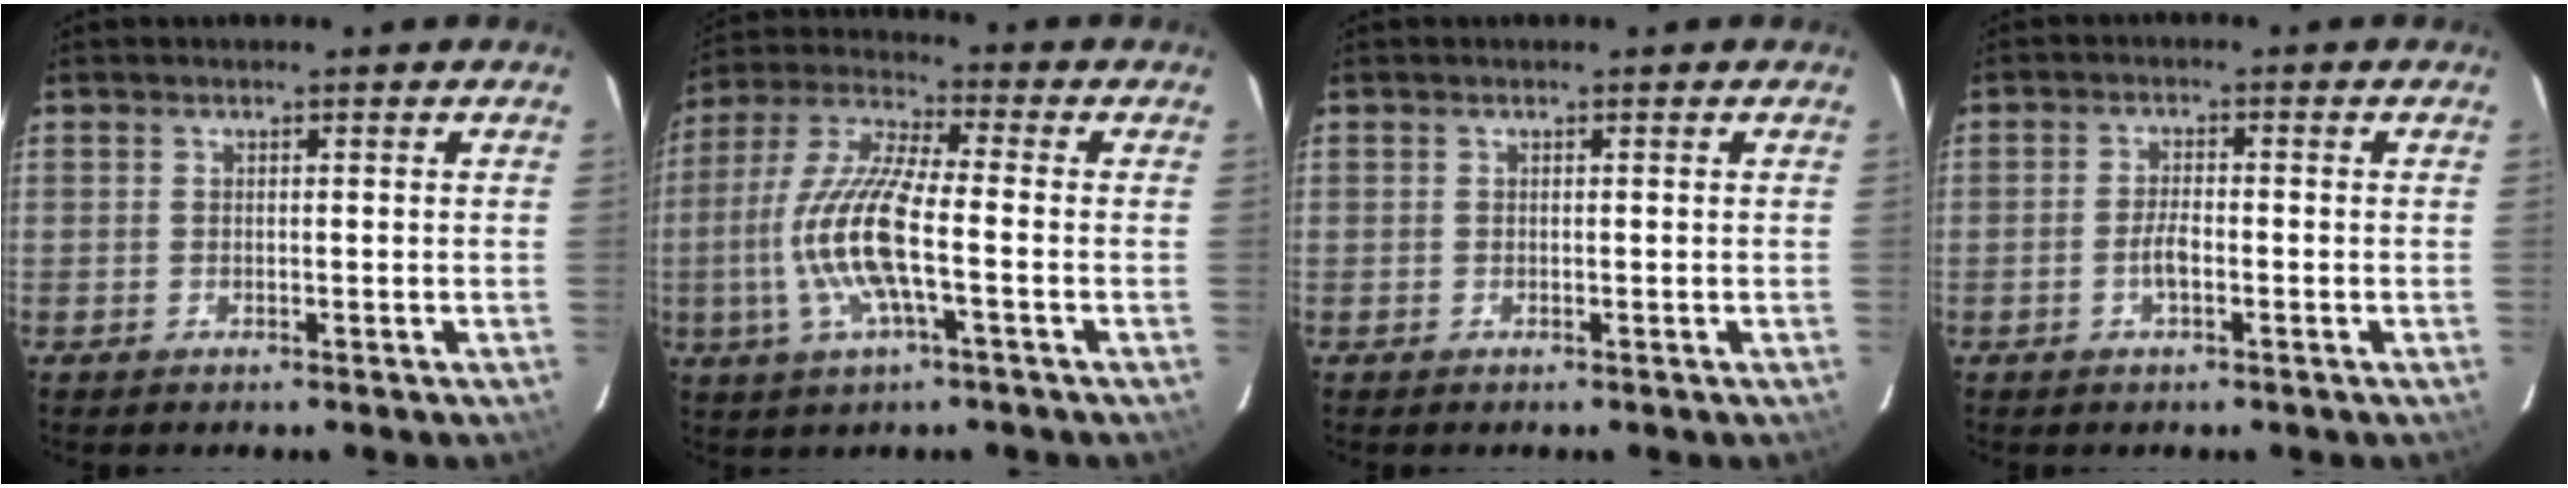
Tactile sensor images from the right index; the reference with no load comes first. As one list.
[{"total": 14.1, "force": [-3.0, 2.8, 13.5], "torque": [-0.282, -0.002, -0.062]}, {"total": 0.0}, {"total": 3.0, "force": [-1.1, 1.1, 2.5], "torque": [-0.053, 0.002, -0.021]}]